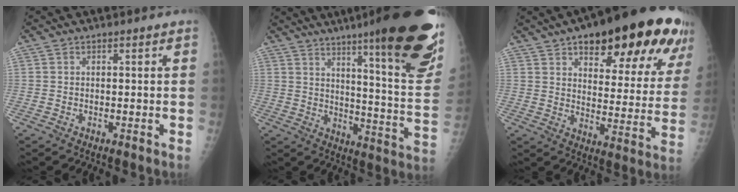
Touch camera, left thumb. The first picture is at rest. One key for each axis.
{"total": 28.4, "fx": 17.4, "fy": 4.1, "fz": 22.0, "tx": -0.241, "ty": -0.079, "tz": 0.241}
{"total": 28.1, "fx": 16.8, "fy": 9.8, "fz": 20.2, "tx": -0.238, "ty": -0.040, "tz": 0.228}